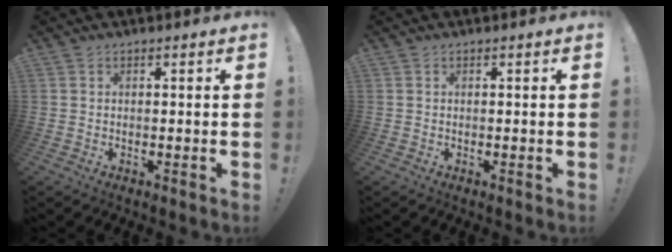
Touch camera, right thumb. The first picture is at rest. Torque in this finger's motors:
{"motor_torque": [0.03, -0.18, 0.13, -0.07, 0.03]}